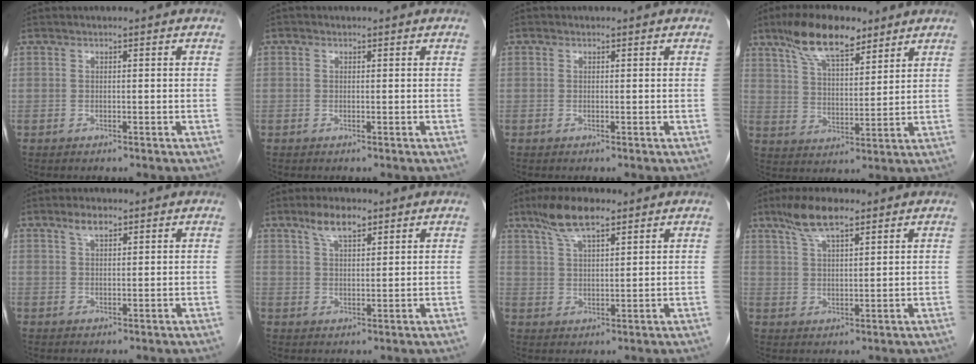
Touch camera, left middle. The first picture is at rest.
{"total": 0.0}
{"total": 0.0}
{"total": 11.5, "force": [8.3, 3.9, 7.0], "torque": [-0.129, 0.017, 0.149]}
{"total": 2.8, "force": [1.9, 1.0, 1.8], "torque": [-0.036, 0.008, 0.036]}
{"total": 7.5, "force": [5.2, 2.5, 4.8], "torque": [-0.092, 0.012, 0.095]}
{"total": 7.8, "force": [5.6, 1.9, 5.1], "torque": [-0.103, 0.015, 0.103]}
{"total": 7.3, "force": [5.2, 1.7, 4.8], "torque": [-0.099, 0.014, 0.097]}